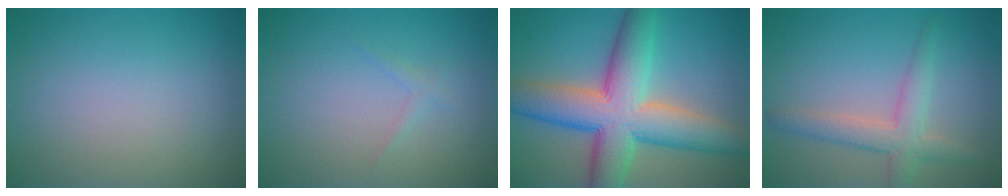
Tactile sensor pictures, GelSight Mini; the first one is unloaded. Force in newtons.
{"total": 0.7, "press": 0.7, "slide": 0.0}
{"total": 11.2, "press": 11.2, "slide": 0.2}
{"total": 3.5, "press": 3.5, "slide": 0.1}